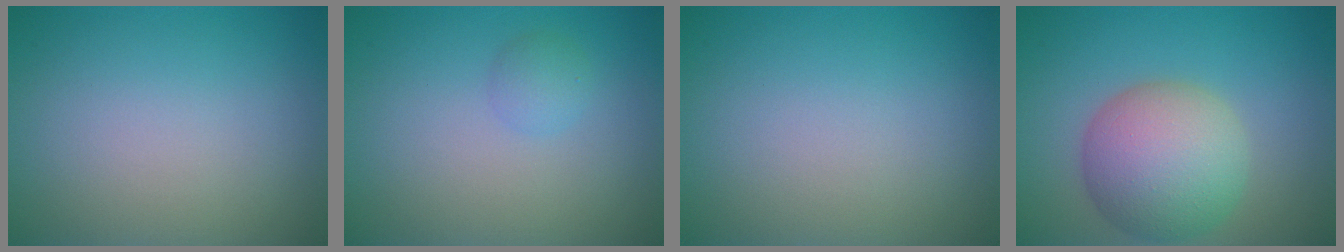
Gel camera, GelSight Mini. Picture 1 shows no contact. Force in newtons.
{"total": 1.2, "press": 1.2, "slide": 0.1}
{"total": 0.0}
{"total": 7.5, "press": 7.5, "slide": 0.1}